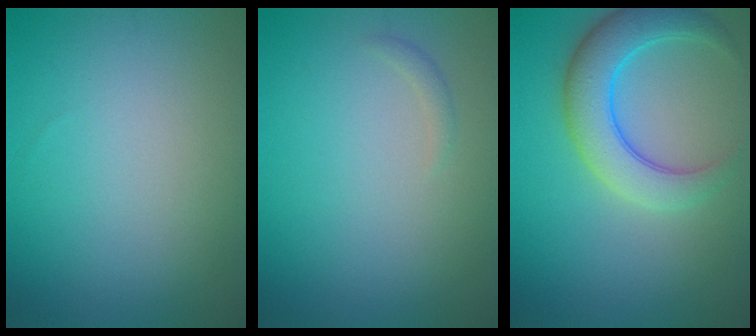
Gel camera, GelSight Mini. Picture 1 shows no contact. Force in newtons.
{"total": 0.7, "press": 0.7, "slide": 0.0}
{"total": 5.5, "press": 5.5, "slide": 0.3}